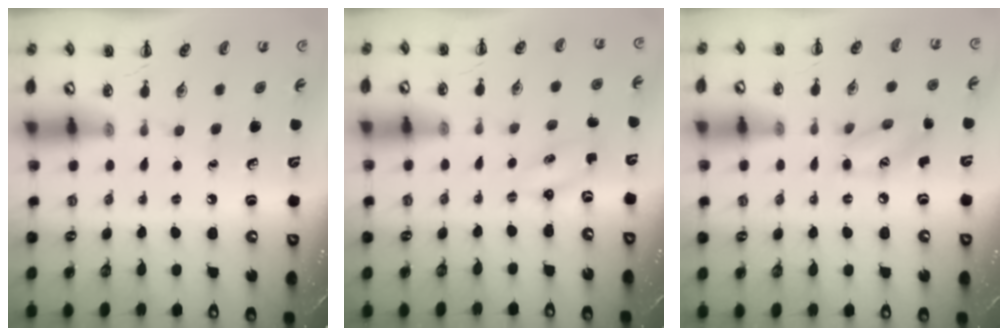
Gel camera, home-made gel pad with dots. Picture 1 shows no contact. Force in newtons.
{"total": 2.1, "press": 2.0, "slide": 0.6}
{"total": 8.9, "press": 8.9, "slide": 0.9}